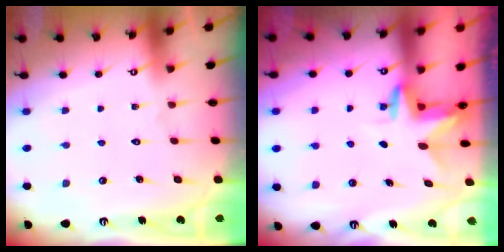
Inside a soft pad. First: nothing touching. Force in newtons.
{"total": 3.0, "press": 3.0, "slide": 0.2}